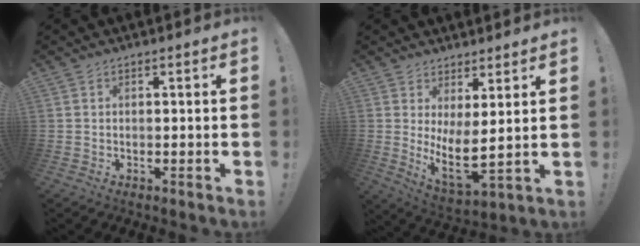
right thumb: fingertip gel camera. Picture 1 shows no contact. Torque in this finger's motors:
{"motor_torque": [0.54, 0.56, 0.28, -0.13, 0.19]}